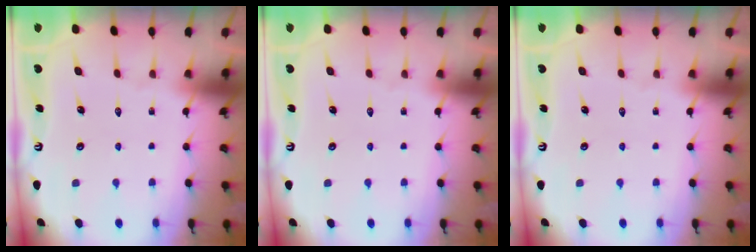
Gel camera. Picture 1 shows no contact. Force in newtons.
{"total": 0.0}
{"total": 0.0}